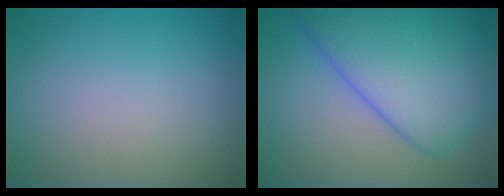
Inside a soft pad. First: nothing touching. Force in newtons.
{"total": 8.9, "press": 8.9, "slide": 0.1}